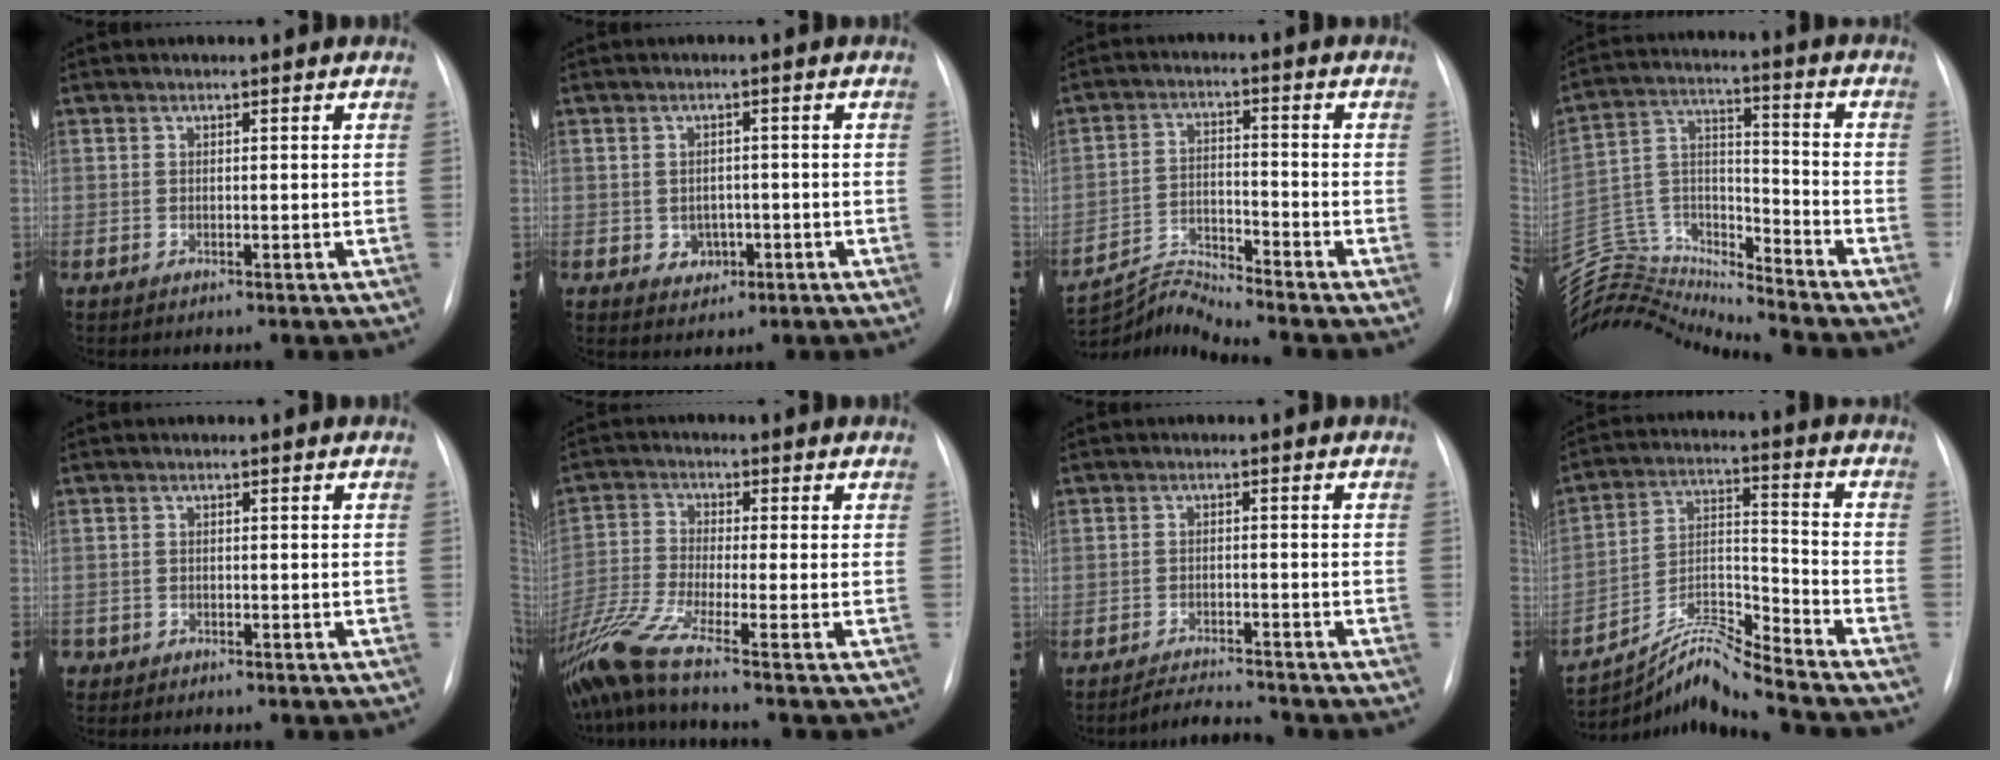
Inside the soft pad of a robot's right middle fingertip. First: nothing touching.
{"total": 3.3, "force": [-1.0, 2.8, 1.4], "torque": [-0.013, 0.007, -0.004]}
{"total": 7.1, "force": [-6.6, -2.5, -0.6], "torque": [-0.005, -0.004, -0.123]}
{"total": 18.3, "force": [-18.1, 0.6, 2.5], "torque": [-0.048, 0.052, -0.316]}
{"total": 1.3, "force": [-0.8, 1.0, 0.1], "torque": [-0.001, 0.004, -0.012]}
{"total": 9.9, "force": [-7.6, -2.2, 5.9], "torque": [-0.127, -0.029, -0.147]}
{"total": 3.6, "force": [-3.5, -0.9, 0.1], "torque": [-0.009, -0.015, -0.057]}
{"total": 9.0, "force": [-8.5, -2.1, 2.0], "torque": [-0.043, 0.015, -0.153]}